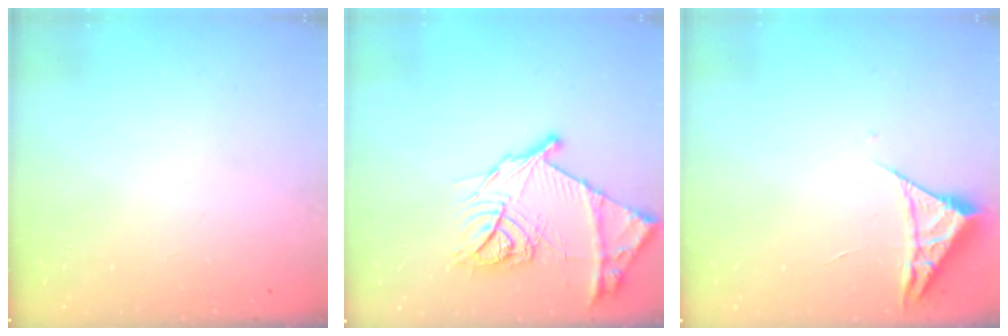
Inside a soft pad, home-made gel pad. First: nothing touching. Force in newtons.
{"total": 19.1, "press": 19.0, "slide": 1.8}
{"total": 4.2, "press": 4.2, "slide": 0.5}